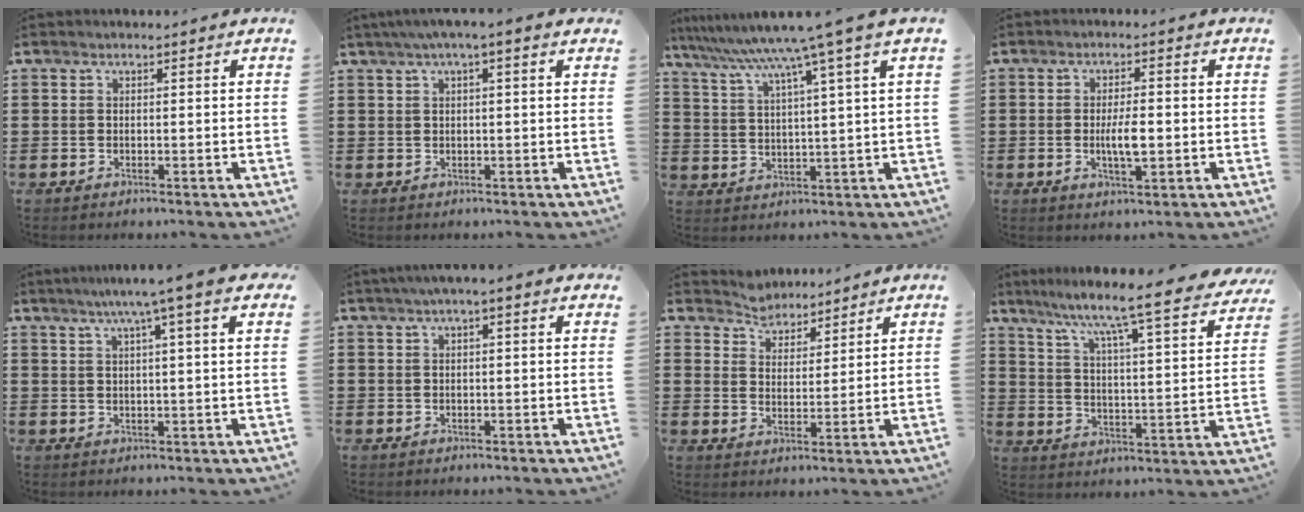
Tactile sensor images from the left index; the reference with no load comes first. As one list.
[{"total": 1.9, "force": [0.5, 0.4, 1.7], "torque": [-0.032, 0.004, 0.006]}, {"total": 8.2, "force": [6.0, -1.3, 5.4], "torque": [-0.127, -0.038, 0.094]}, {"total": 4.5, "force": [-0.5, 1.4, 4.3], "torque": [-0.075, -0.004, -0.014]}, {"total": 6.0, "force": [3.5, -0.5, 4.9], "torque": [-0.104, -0.005, 0.056]}, {"total": 1.5, "force": [0.6, 0.6, 1.3], "torque": [-0.027, 0.004, 0.008]}, {"total": 3.9, "force": [3.6, 1.3, -0.9], "torque": [-0.006, -0.013, 0.064]}, {"total": 7.4, "force": [6.4, -1.1, 3.5], "torque": [-0.088, -0.063, 0.095]}]